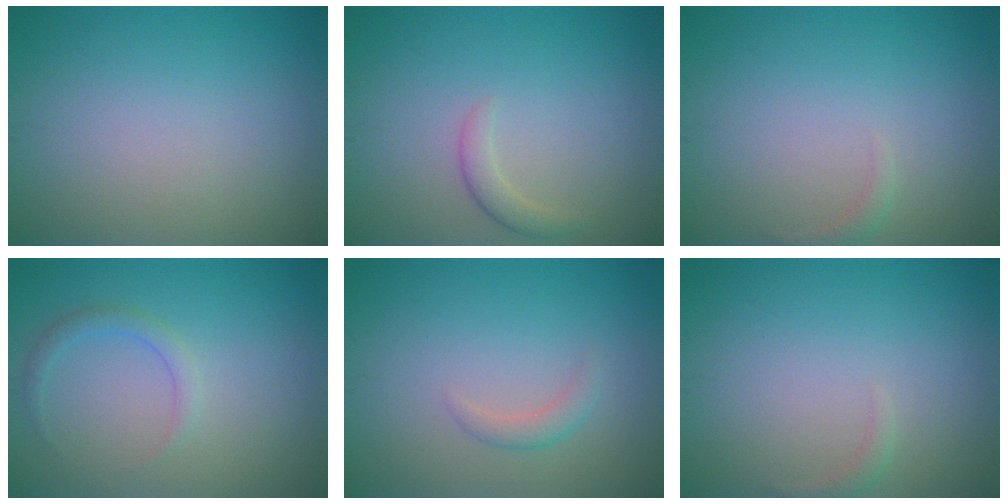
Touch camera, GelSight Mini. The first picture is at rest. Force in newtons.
{"total": 1.5, "press": 1.5, "slide": 0.1}
{"total": 0.8, "press": 0.7, "slide": 0.1}
{"total": 1.4, "press": 1.4, "slide": 0.2}
{"total": 1.3, "press": 1.3, "slide": 0.1}
{"total": 0.8, "press": 0.7, "slide": 0.1}